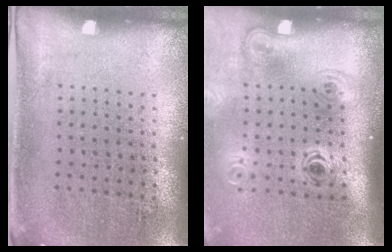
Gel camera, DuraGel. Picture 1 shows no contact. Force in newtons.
{"total": 2.1, "press": 1.4, "slide": 1.5}